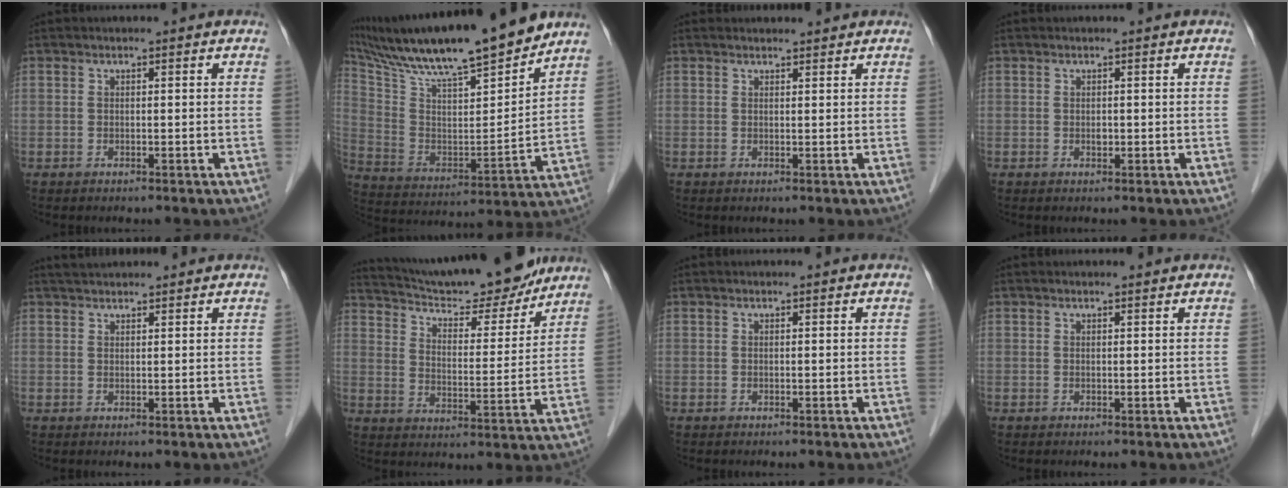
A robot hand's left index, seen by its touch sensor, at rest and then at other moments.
{"total": 22.7, "force": [19.2, 1.8, 12.0], "torque": [-0.217, 0.003, 0.321]}
{"total": 1.6, "force": [1.6, 0.3, 0.2], "torque": [-0.010, 0.007, 0.025]}
{"total": 0.5, "force": [-0.1, 0.4, 0.4], "torque": [-0.006, 0.000, -0.003]}
{"total": 3.4, "force": [3.2, 0.4, 1.1], "torque": [-0.015, 0.031, 0.055]}
{"total": 20.5, "force": [18.5, 3.2, 8.1], "torque": [-0.131, -0.001, 0.271]}
{"total": 0.0}
{"total": 0.7, "force": [0.6, 0.0, 0.1], "torque": [-0.008, 0.002, 0.010]}